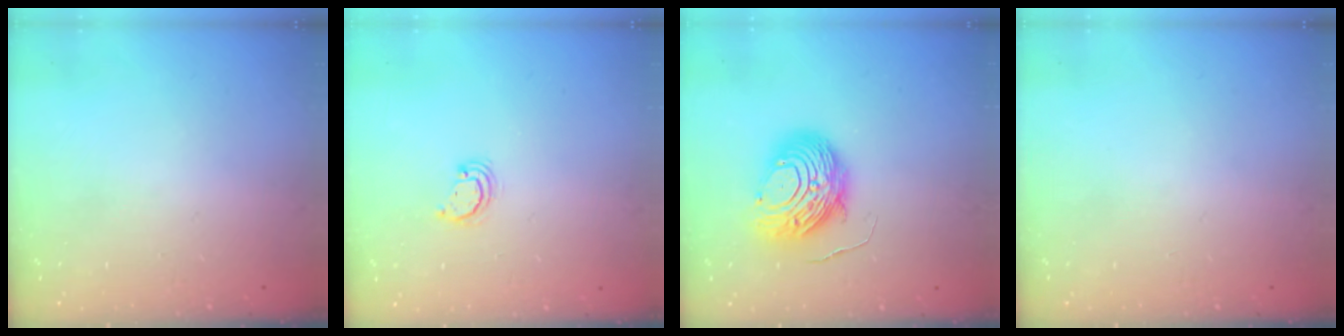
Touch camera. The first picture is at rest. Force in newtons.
{"total": 2.6, "press": 2.6, "slide": 0.3}
{"total": 10.8, "press": 10.8, "slide": 1.0}
{"total": 0.0}